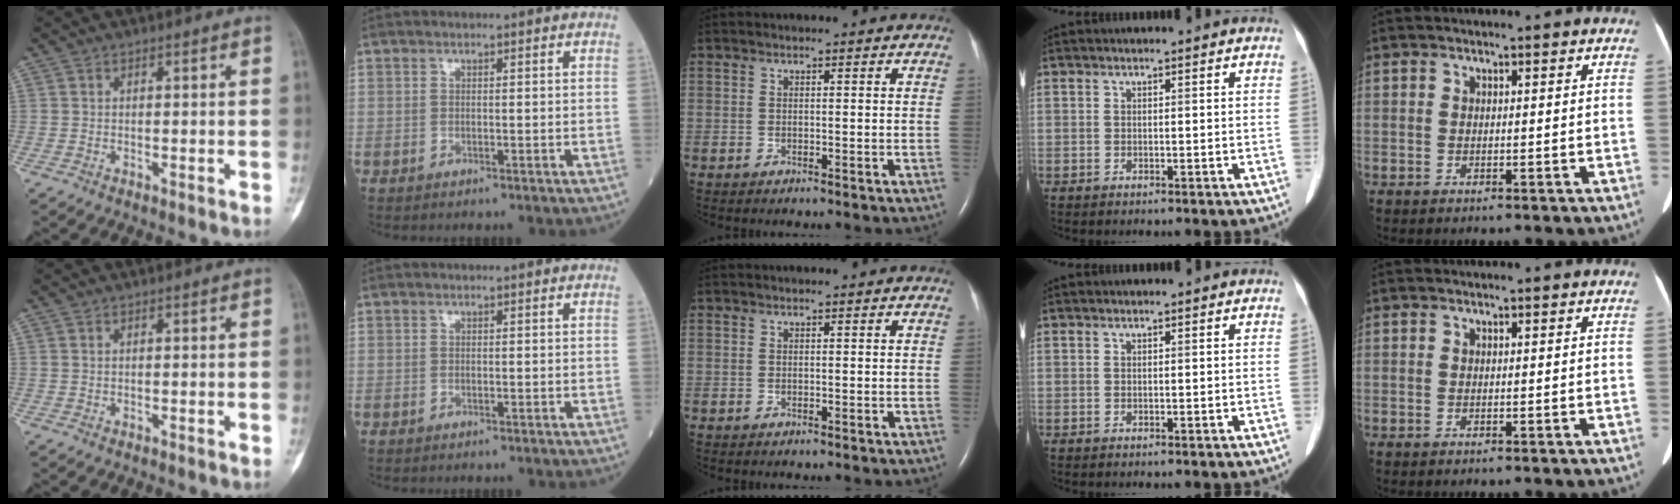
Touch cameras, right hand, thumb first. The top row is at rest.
{}